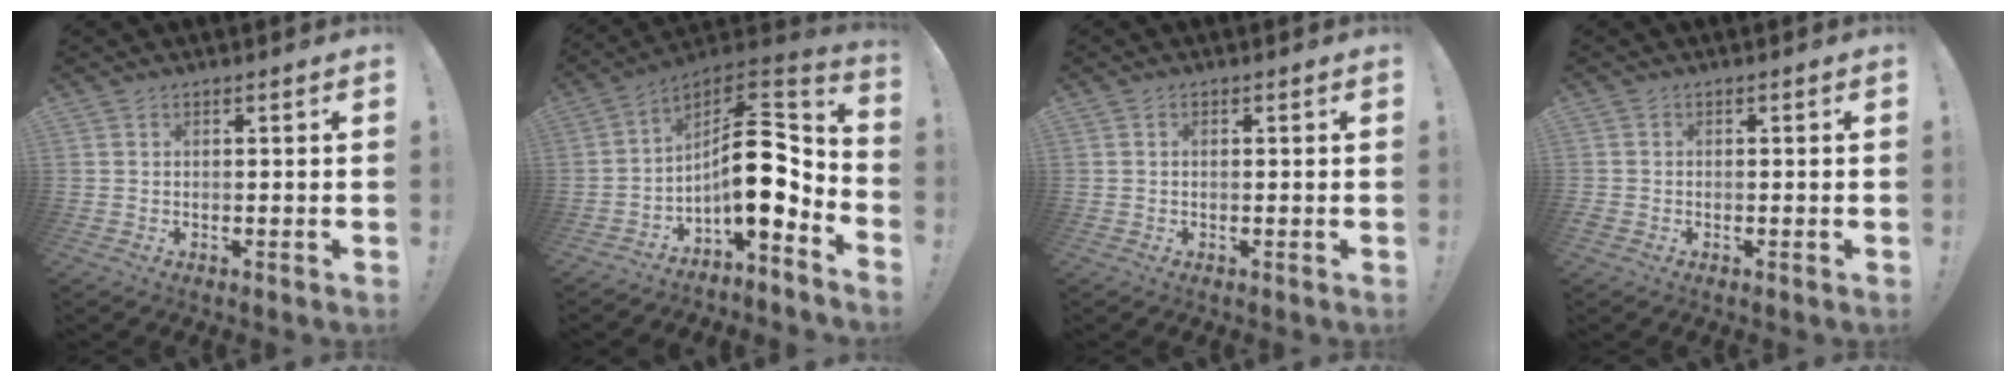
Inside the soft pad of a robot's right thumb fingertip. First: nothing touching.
{"total": 16.9, "force": [-1.3, 7.6, 15.1], "torque": [-0.233, -0.001, -0.021]}
{"total": 0.6, "force": [-0.1, 0.5, 0.3], "torque": [-0.009, 0.002, -0.001]}
{"total": 1.1, "force": [-0.6, 0.9, 0.3], "torque": [-0.004, 0.003, -0.011]}